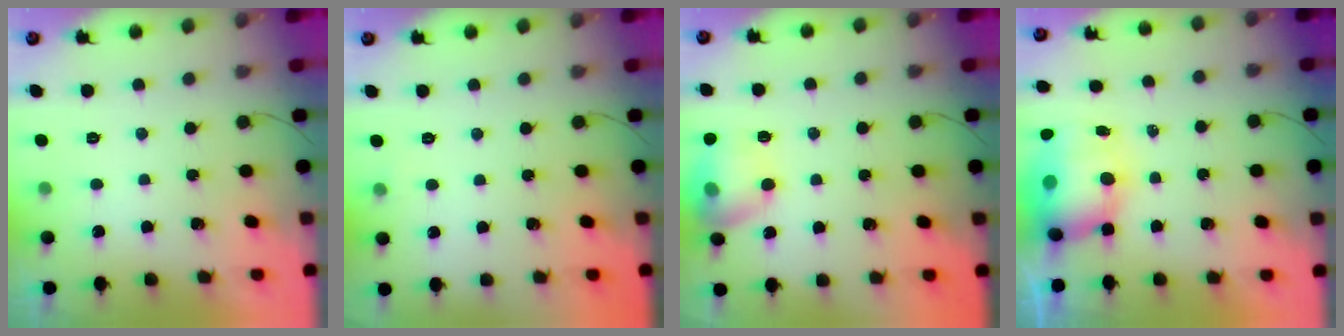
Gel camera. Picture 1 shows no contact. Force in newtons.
{"total": 3.4, "press": 2.1, "slide": 2.7}
{"total": 13.7, "press": 13.7, "slide": 1.2}
{"total": 12.0, "press": 11.6, "slide": 3.0}